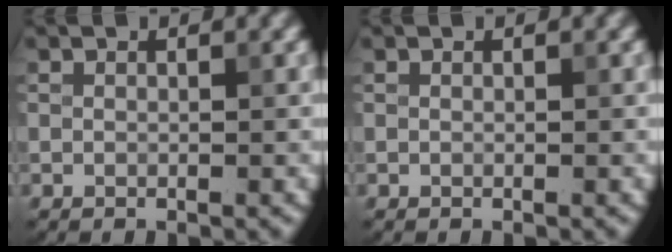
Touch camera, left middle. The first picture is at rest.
{"total": 0.0}